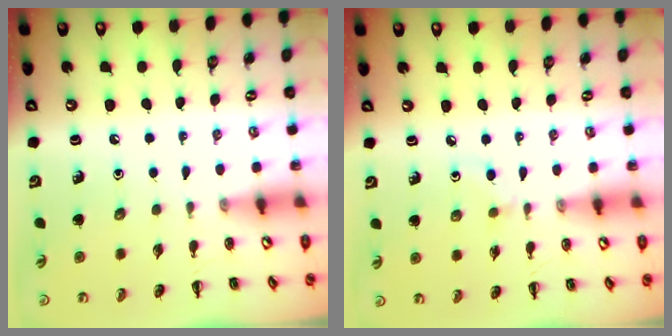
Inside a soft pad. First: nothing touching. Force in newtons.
{"total": 2.7, "press": 2.5, "slide": 1.0}